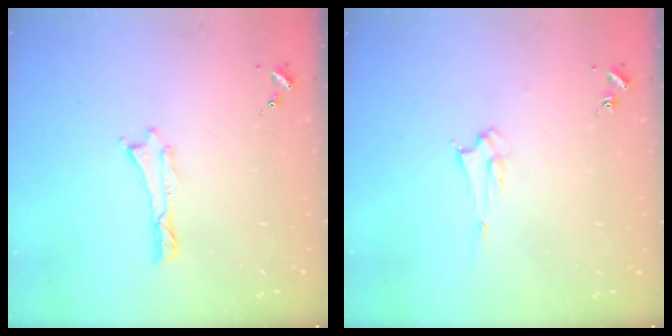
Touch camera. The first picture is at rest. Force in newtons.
{"total": 1.6, "press": 1.6, "slide": 0.2}